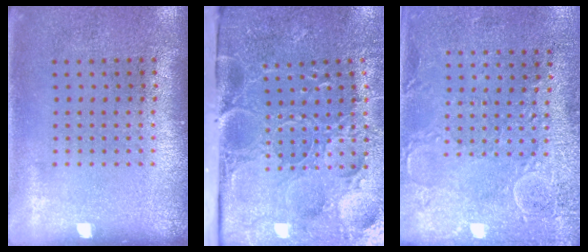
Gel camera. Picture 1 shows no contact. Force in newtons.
{"total": 5.2, "press": 4.1, "slide": 3.1}
{"total": 2.9, "press": 2.5, "slide": 1.5}